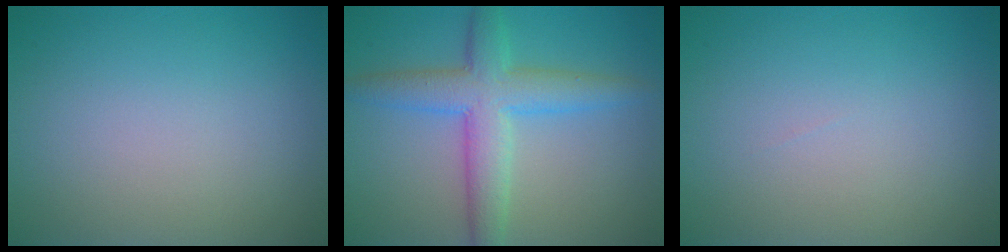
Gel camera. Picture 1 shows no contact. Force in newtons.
{"total": 5.7, "press": 5.7, "slide": 0.1}
{"total": 0.0}